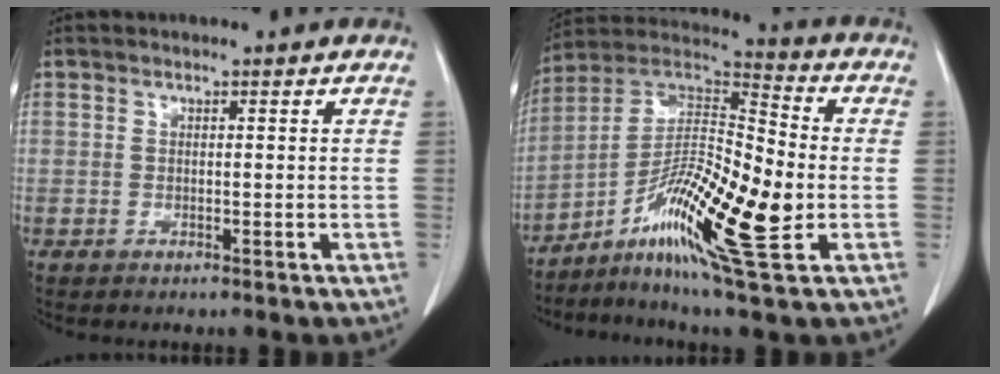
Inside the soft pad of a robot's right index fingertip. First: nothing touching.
{"total": 18.5, "force": [-5.2, 2.7, 17.6], "torque": [-0.325, -0.004, -0.096]}